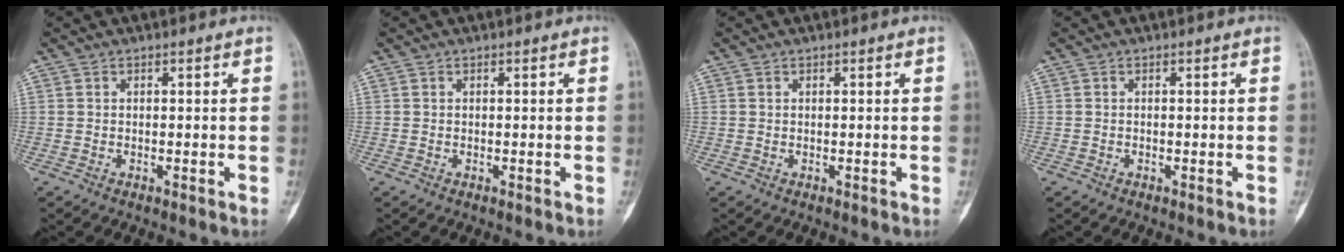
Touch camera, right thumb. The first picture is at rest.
{"total": 0.0}
{"total": 0.0}
{"total": 0.0}